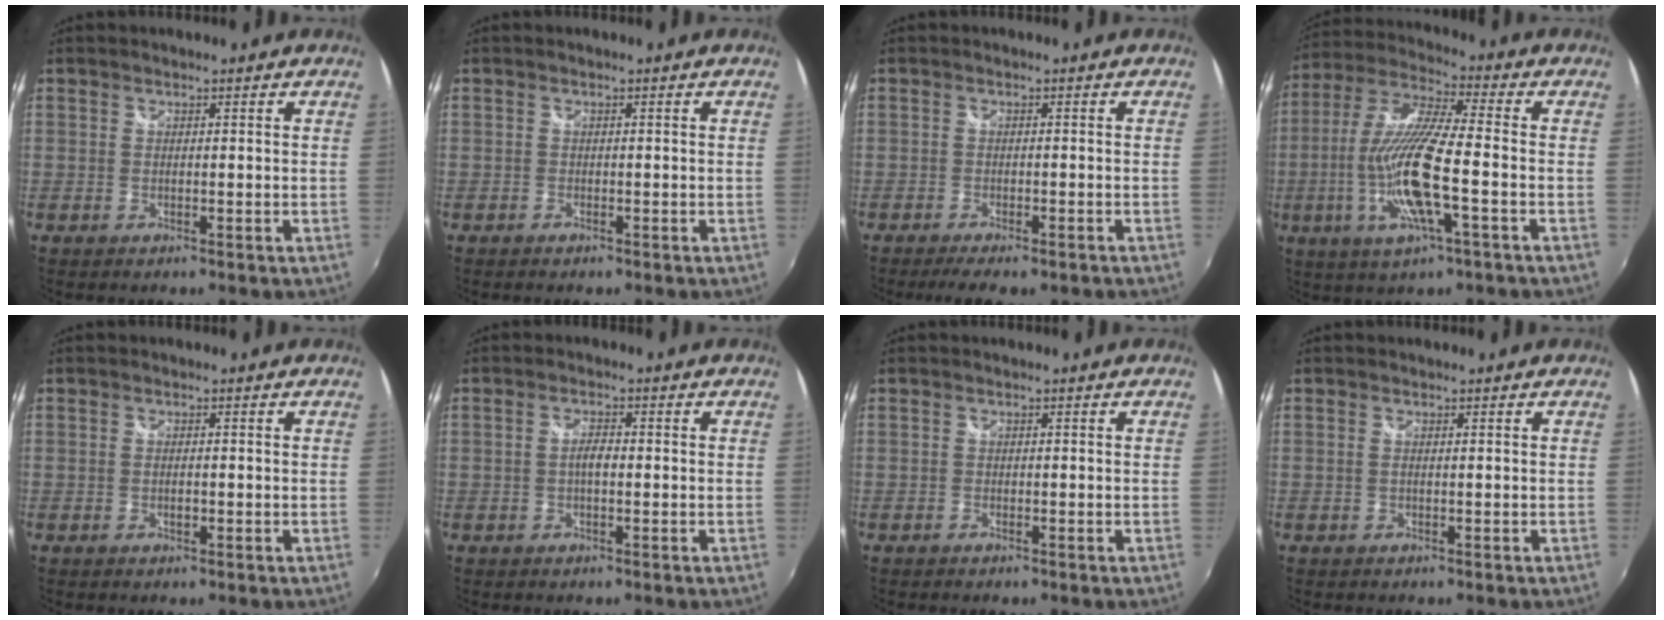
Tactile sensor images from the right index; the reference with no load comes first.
{"total": 1.0, "force": [-0.8, 0.5, 0.3], "torque": [-0.007, -0.002, -0.014]}
{"total": 6.0, "force": [-4.7, 1.7, 3.4], "torque": [-0.081, -0.019, -0.072]}
{"total": 15.9, "force": [-4.0, 2.4, 15.2], "torque": [-0.308, -0.012, -0.077]}
{"total": 1.3, "force": [-0.4, 0.6, 1.1], "torque": [-0.020, 0.000, -0.007]}
{"total": 2.2, "force": [-0.4, 0.8, 2.0], "torque": [-0.038, 0.004, -0.009]}
{"total": 0.9, "force": [-0.7, 0.5, 0.2], "torque": [-0.006, -0.002, -0.013]}
{"total": 0.6, "force": [-0.2, -0.1, 0.6], "torque": [-0.010, 0.001, -0.004]}